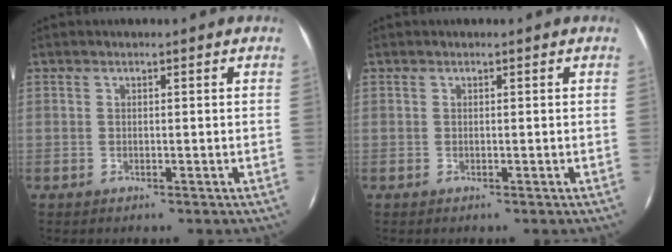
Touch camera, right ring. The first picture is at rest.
{"total": 0.0}